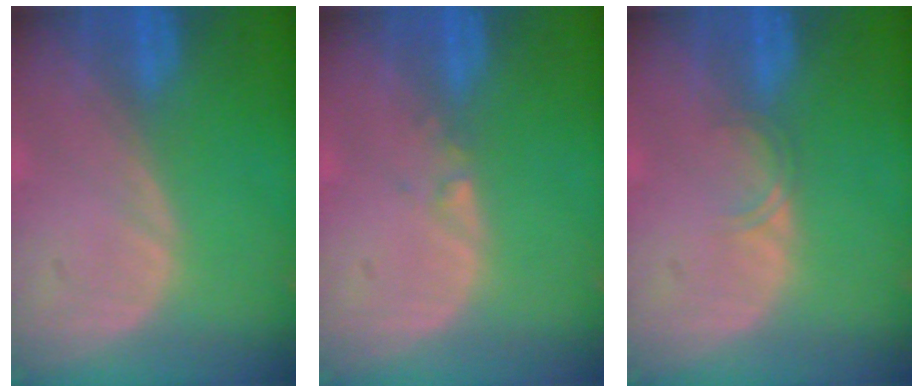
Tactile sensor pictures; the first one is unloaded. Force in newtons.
{"total": 0.7, "press": 0.6, "slide": 0.4}
{"total": 1.4, "press": 1.4, "slide": 0.2}